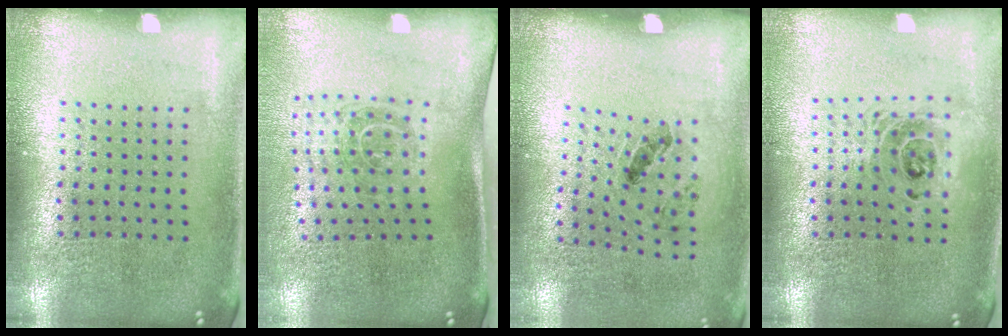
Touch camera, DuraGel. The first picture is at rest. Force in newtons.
{"total": 1.8, "press": 1.2, "slide": 1.4}
{"total": 1.2, "press": 0.7, "slide": 0.9}
{"total": 1.6, "press": 1.3, "slide": 0.9}